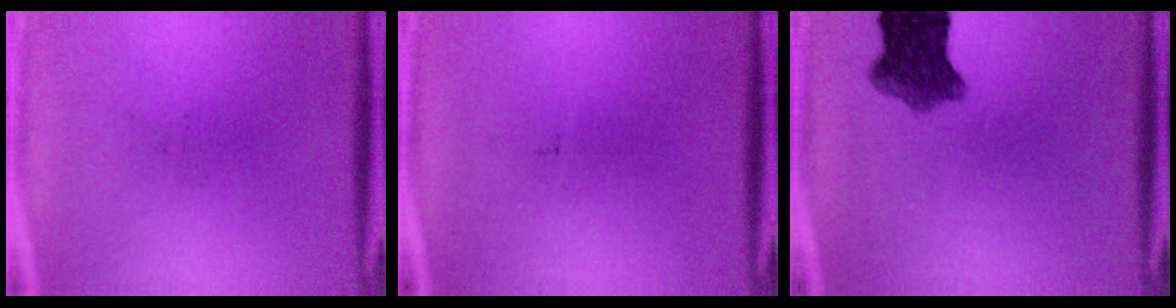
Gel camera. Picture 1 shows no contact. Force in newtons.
{"total": 0.0}
{"total": 7.2}